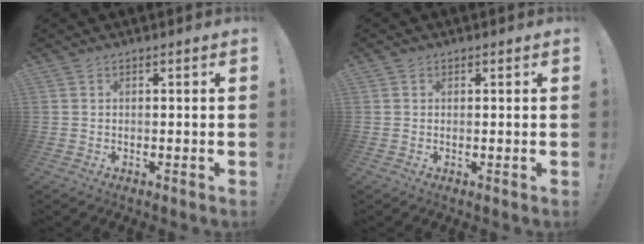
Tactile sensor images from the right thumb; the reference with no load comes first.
{"total": 0.9, "force": [0.6, 0.6, 0.1], "torque": [-0.001, 0.002, 0.011]}